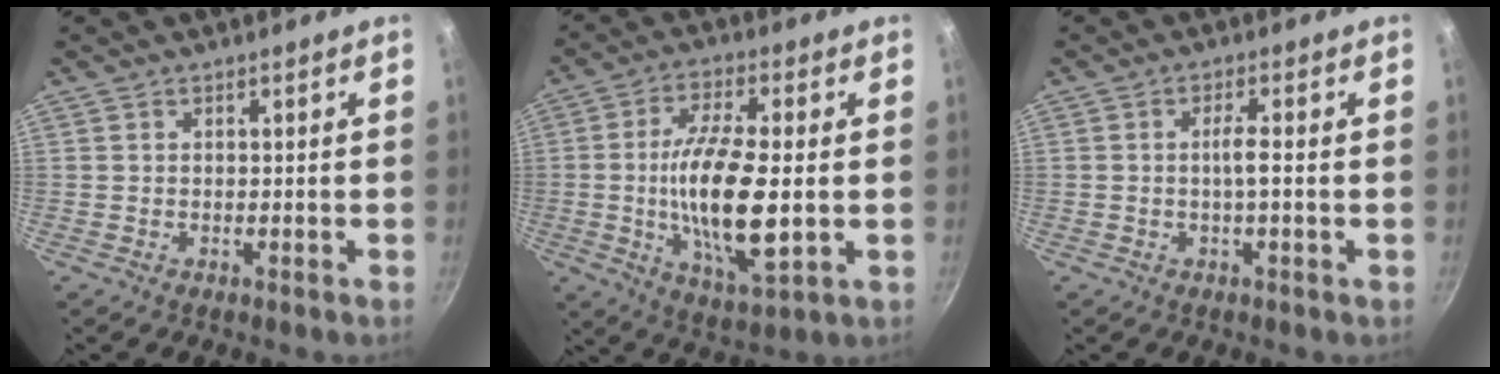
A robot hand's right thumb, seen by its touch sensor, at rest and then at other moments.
{"total": 16.7, "force": [-0.9, 5.7, 15.7], "torque": [-0.295, -0.003, -0.019]}
{"total": 3.1, "force": [-0.4, 0.1, 3.0], "torque": [-0.061, 0.007, -0.009]}